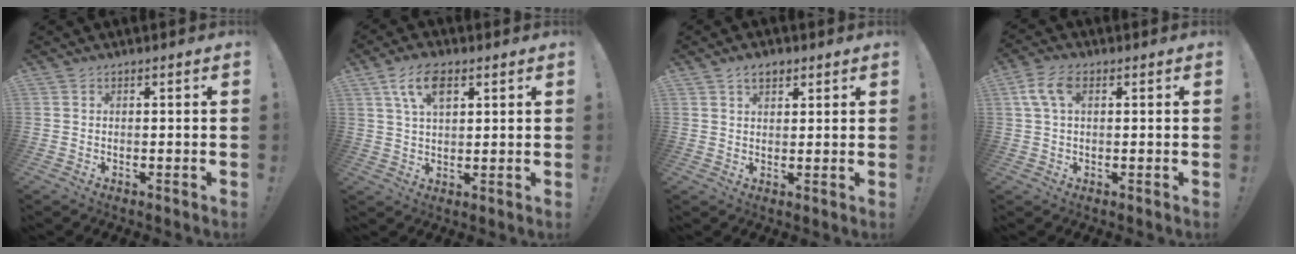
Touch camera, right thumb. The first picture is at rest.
{"total": 8.8, "force": [4.0, 4.6, 6.4], "torque": [-0.122, 0.004, 0.076]}
{"total": 3.9, "force": [2.3, 2.3, 2.2], "torque": [-0.033, -0.004, 0.040]}
{"total": 6.7, "force": [2.1, 3.7, 5.2], "torque": [-0.112, 0.010, 0.041]}